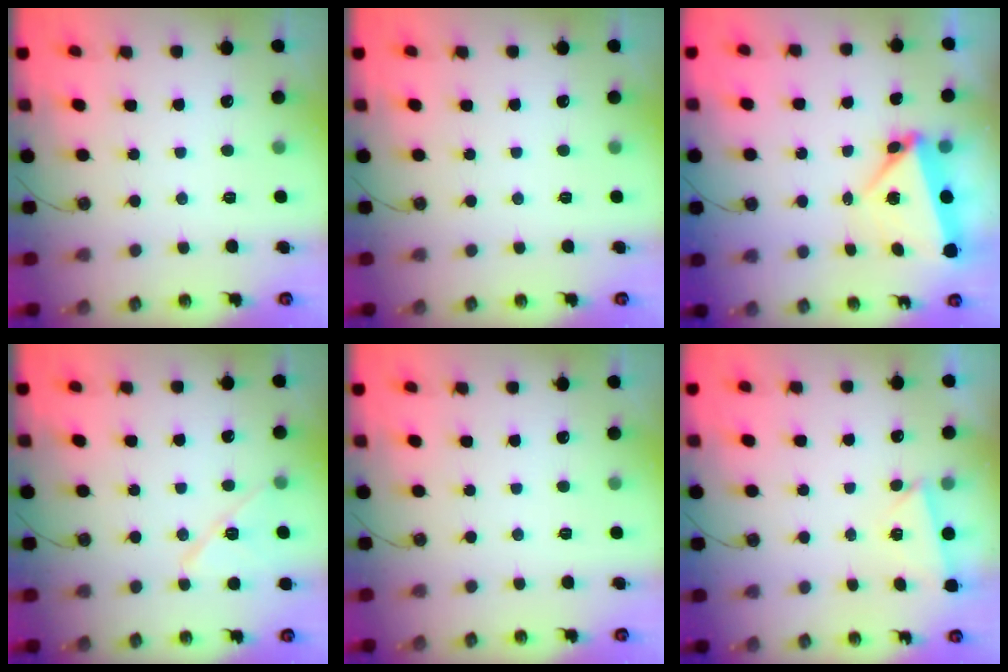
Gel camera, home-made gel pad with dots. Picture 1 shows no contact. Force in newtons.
{"total": 0.0}
{"total": 5.8, "press": 5.4, "slide": 2.1}
{"total": 10.8, "press": 10.7, "slide": 0.9}
{"total": 0.0}
{"total": 2.6, "press": 2.6, "slide": 0.3}